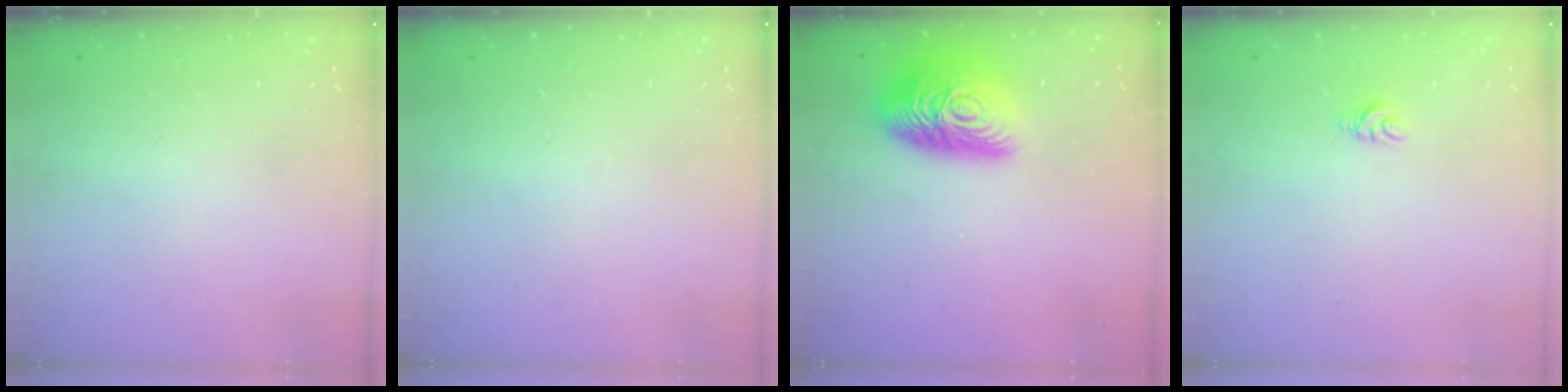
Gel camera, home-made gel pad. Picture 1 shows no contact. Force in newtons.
{"total": 0.0}
{"total": 18.3, "press": 18.3, "slide": 1.1}
{"total": 4.5, "press": 4.5, "slide": 0.3}